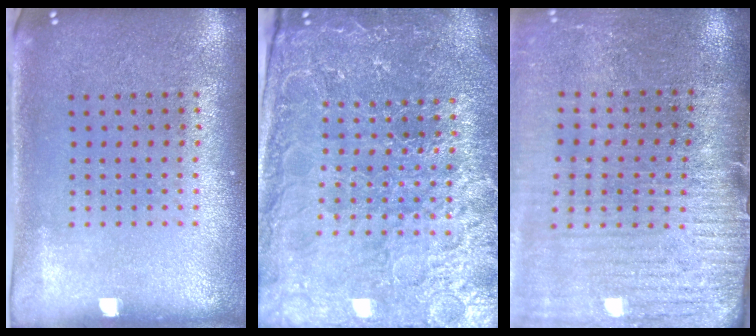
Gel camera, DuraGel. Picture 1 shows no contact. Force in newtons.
{"total": 4.7, "press": 4.4, "slide": 1.7}
{"total": 3.8, "press": 3.3, "slide": 1.9}